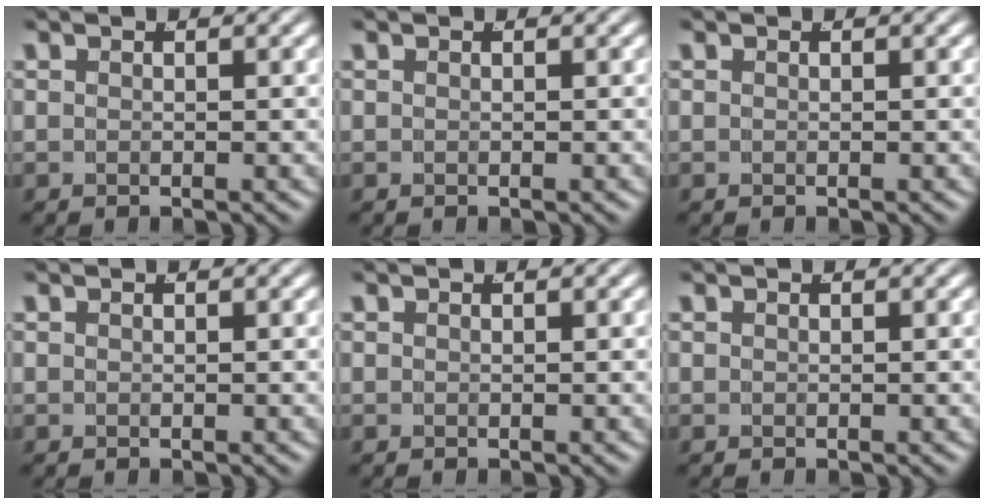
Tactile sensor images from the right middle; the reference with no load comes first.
{"total": 0.0}
{"total": 0.0}
{"total": 0.0}
{"total": 0.0}
{"total": 0.0}